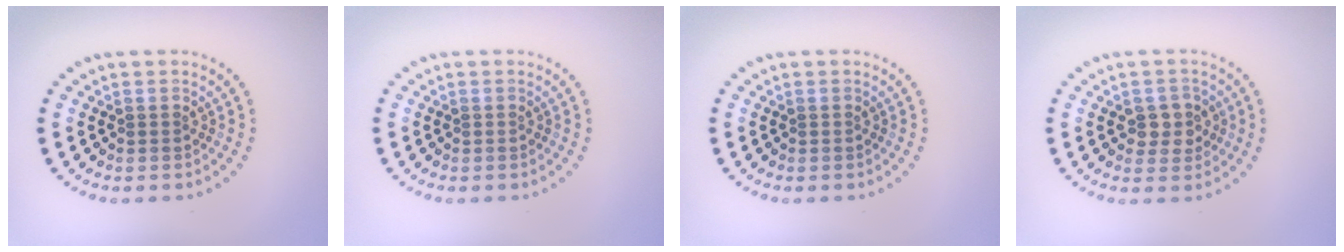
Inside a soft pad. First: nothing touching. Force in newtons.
{"total": 0.0}
{"total": 0.0}
{"total": 2.5, "press": 2.4, "slide": 0.6}